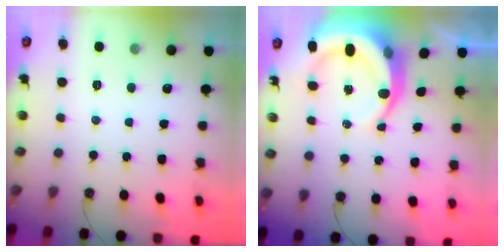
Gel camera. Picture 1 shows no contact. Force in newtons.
{"total": 10.4, "press": 10.3, "slide": 1.3}